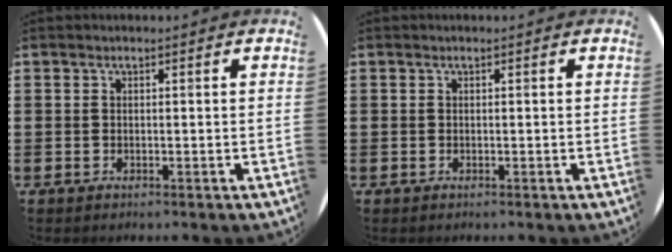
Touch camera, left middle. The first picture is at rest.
{"total": 0.0}